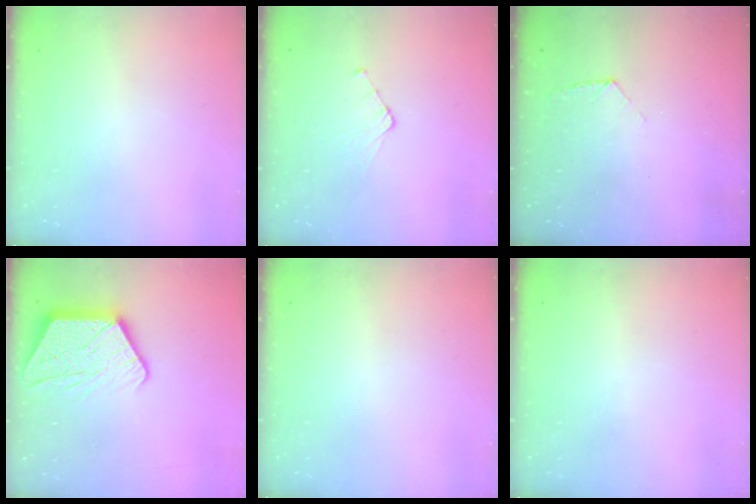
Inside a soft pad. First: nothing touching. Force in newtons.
{"total": 4.1, "press": 4.1, "slide": 0.4}
{"total": 6.0, "press": 6.0, "slide": 0.5}
{"total": 14.2, "press": 14.2, "slide": 1.0}
{"total": 0.0}
{"total": 0.0}